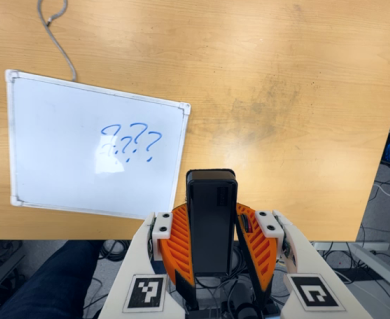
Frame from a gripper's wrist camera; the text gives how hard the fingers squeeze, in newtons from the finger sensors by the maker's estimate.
{"total": 5.6, "left": 5.0, "right": 6.2}